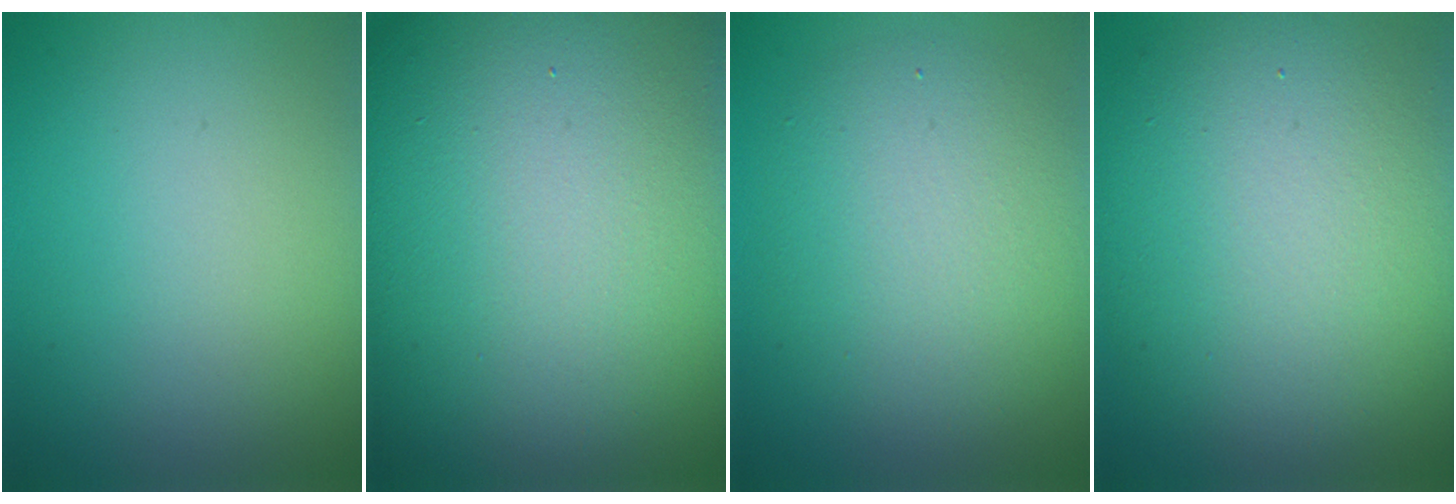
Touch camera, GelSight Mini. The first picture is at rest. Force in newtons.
{"total": 25.8, "press": 25.7, "slide": 1.5}
{"total": 6.0, "press": 6.0, "slide": 0.2}
{"total": 12.5, "press": 12.5, "slide": 1.0}